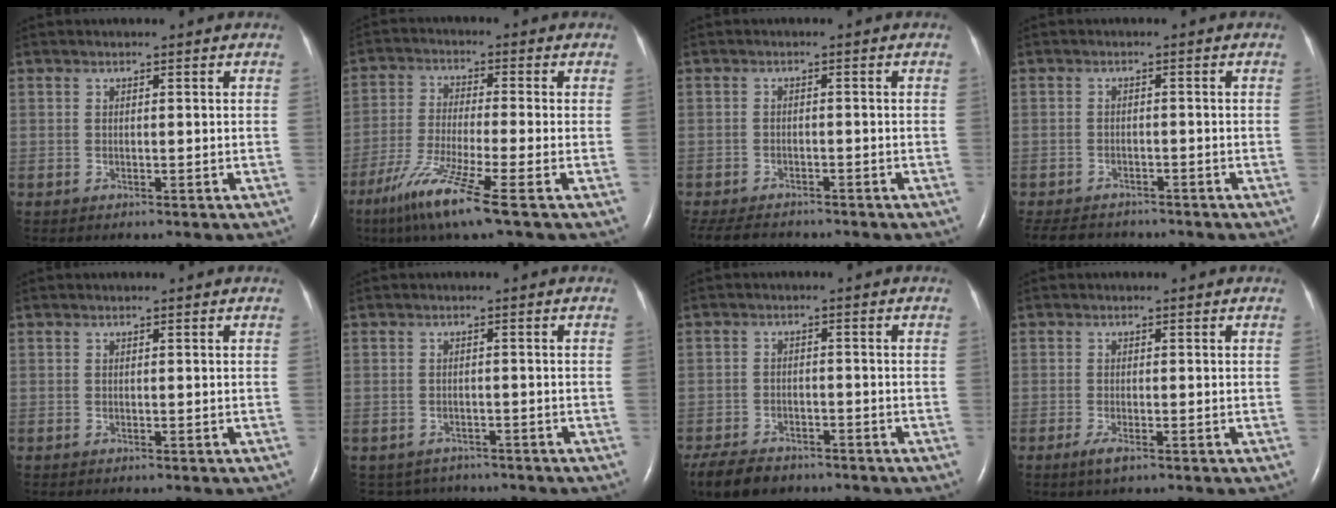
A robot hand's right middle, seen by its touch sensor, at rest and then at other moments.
{"total": 10.1, "force": [-5.8, -0.8, 8.2], "torque": [-0.164, -0.036, -0.113]}
{"total": 7.8, "force": [-6.8, 2.7, 2.8], "torque": [-0.051, -0.009, -0.099]}
{"total": 7.7, "force": [-6.8, 3.1, 2.1], "torque": [-0.039, -0.006, -0.094]}
{"total": 0.0}
{"total": 4.5, "force": [-3.8, 2.3, -0.2], "torque": [0.002, 0.004, -0.052]}
{"total": 8.1, "force": [-6.2, 4.0, 3.3], "torque": [-0.064, -0.009, -0.101]}
{"total": 1.9, "force": [-1.1, 0.4, 1.5], "torque": [-0.035, -0.005, -0.021]}